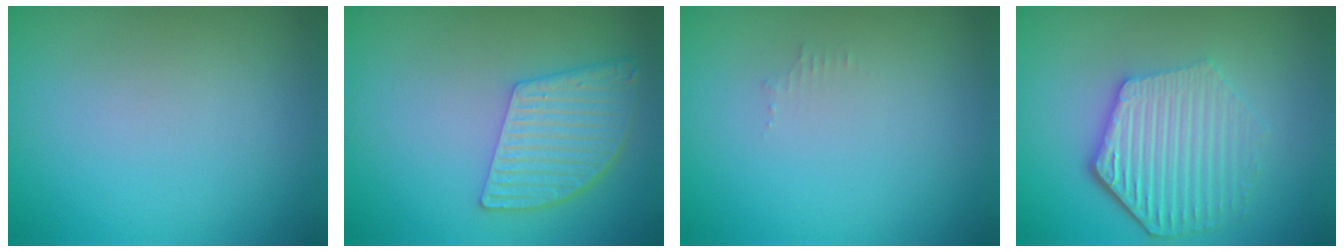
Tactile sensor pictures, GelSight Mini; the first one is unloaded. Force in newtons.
{"total": 5.0, "press": 4.0, "slide": 3.1}
{"total": 0.6, "press": 0.6, "slide": 0.1}
{"total": 6.0, "press": 4.5, "slide": 3.9}